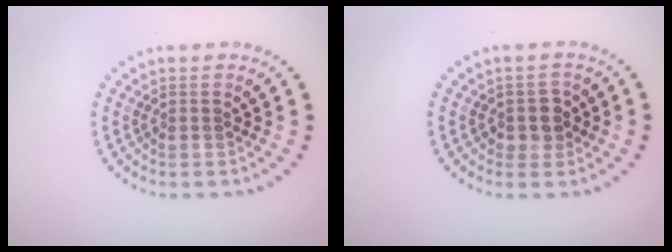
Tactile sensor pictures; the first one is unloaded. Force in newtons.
{"total": 1.9, "press": 1.8, "slide": 0.6}